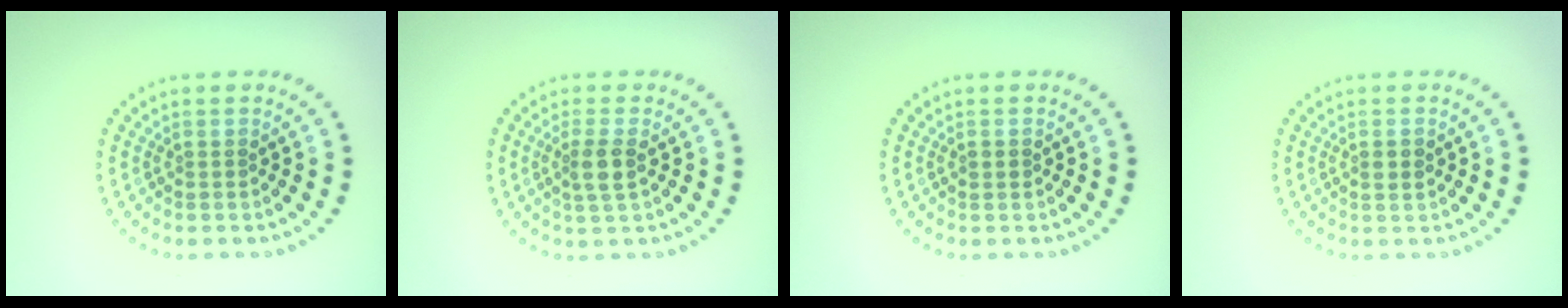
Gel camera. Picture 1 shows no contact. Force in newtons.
{"total": 2.2, "press": 1.9, "slide": 1.1}
{"total": 0.9, "press": 0.9, "slide": 0.1}
{"total": 1.2, "press": 1.1, "slide": 0.3}